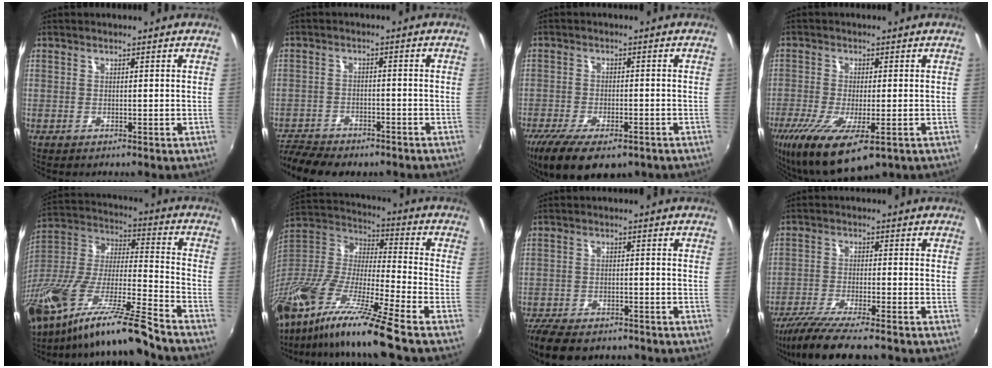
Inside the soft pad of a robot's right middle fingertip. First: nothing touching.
{"total": 9.6, "force": [-8.4, 2.8, 3.7], "torque": [-0.104, -0.024, -0.140]}
{"total": 14.0, "force": [-9.1, 6.0, 8.8], "torque": [-0.192, -0.043, -0.145]}
{"total": 14.3, "force": [-7.4, 4.9, 11.2], "torque": [-0.234, -0.059, -0.120]}
{"total": 22.8, "force": [-17.3, 1.3, 14.8], "torque": [-0.266, -0.032, -0.317]}
{"total": 24.2, "force": [-17.4, 1.0, 16.8], "torque": [-0.301, -0.051, -0.327]}
{"total": 10.3, "force": [-8.2, 3.9, 4.8], "torque": [-0.114, -0.027, -0.136]}
{"total": 10.1, "force": [-8.4, 0.6, 5.6], "torque": [-0.121, -0.033, -0.145]}